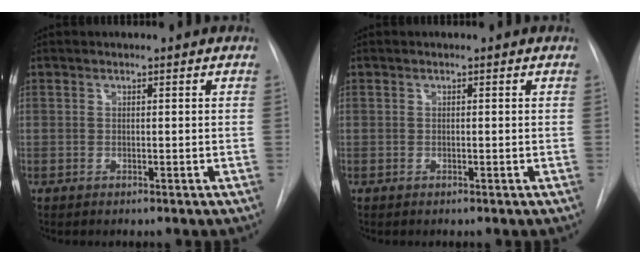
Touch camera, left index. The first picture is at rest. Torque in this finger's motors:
{"motor_torque": [-0.05, 0.05, 0.00, 0.00]}